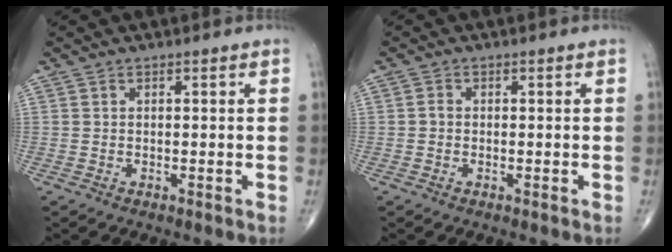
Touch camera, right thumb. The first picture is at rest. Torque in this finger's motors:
{"motor_torque": [-0.83, 0.18, -0.30, 0.13, 0.04]}